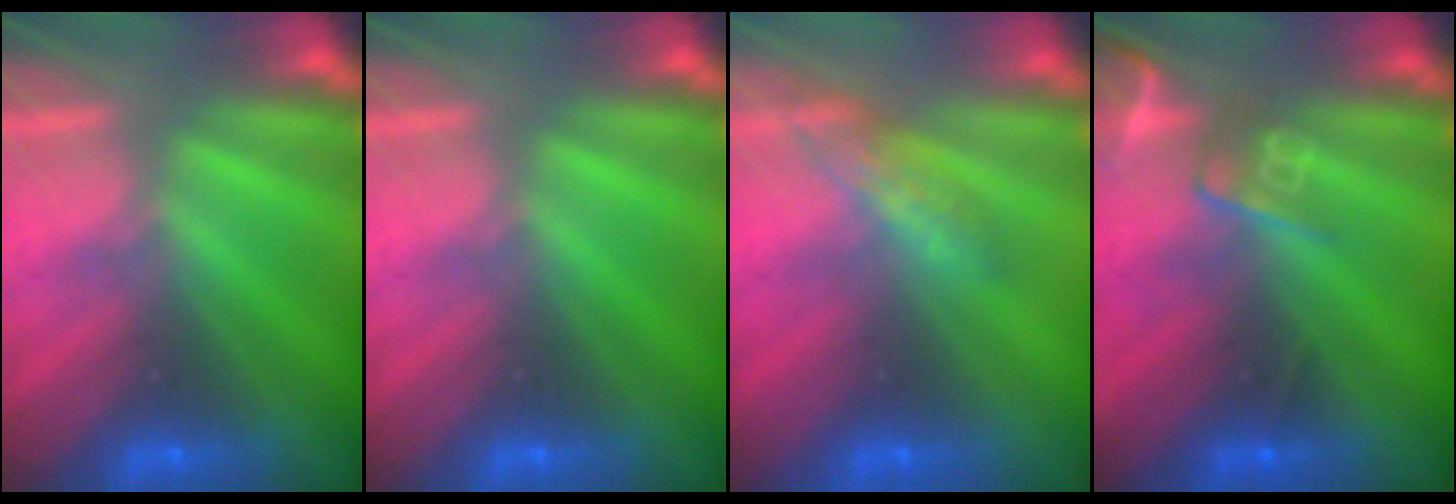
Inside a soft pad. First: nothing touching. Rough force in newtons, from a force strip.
{"total": 0.0}
{"total": 2.7}
{"total": 2.6}